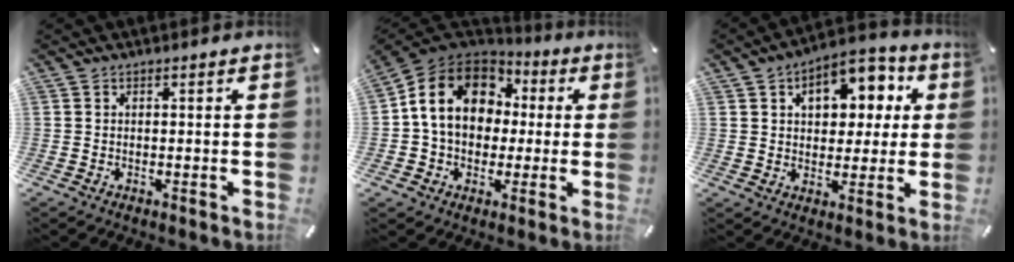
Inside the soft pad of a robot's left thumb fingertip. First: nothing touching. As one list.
[{"total": 14.2, "force": [1.5, 11.8, 7.6], "torque": [-0.171, 0.007, 0.030]}, {"total": 10.8, "force": [4.0, 7.9, 6.1], "torque": [-0.078, -0.015, 0.064]}]